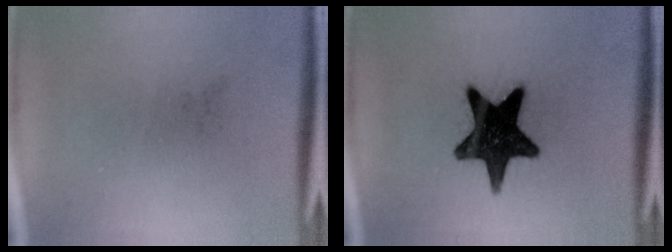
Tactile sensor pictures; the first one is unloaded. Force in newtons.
{"total": 16.6}